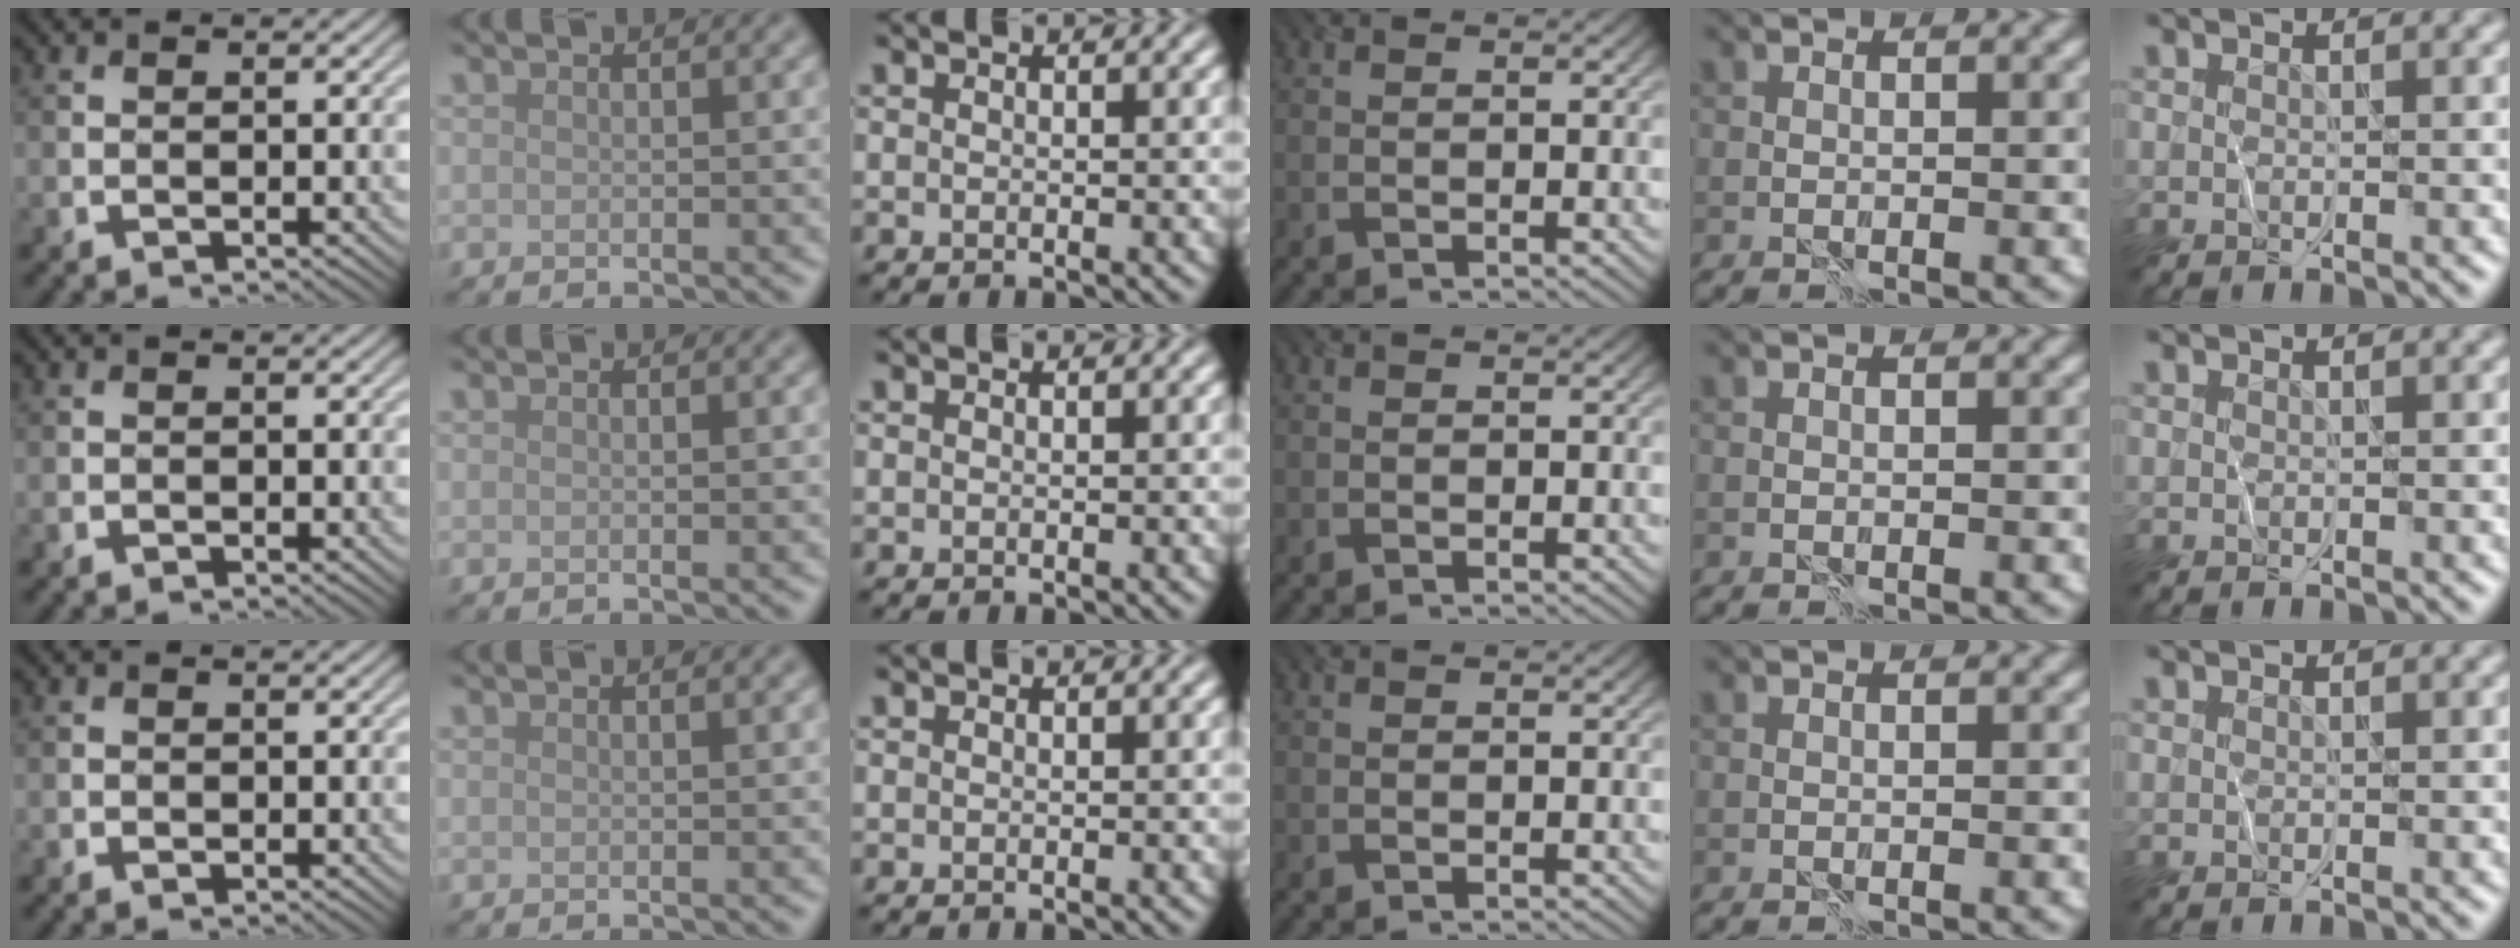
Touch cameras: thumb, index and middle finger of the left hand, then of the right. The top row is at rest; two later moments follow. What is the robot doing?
{"motion": "wrap", "object": "plastic wrap"}